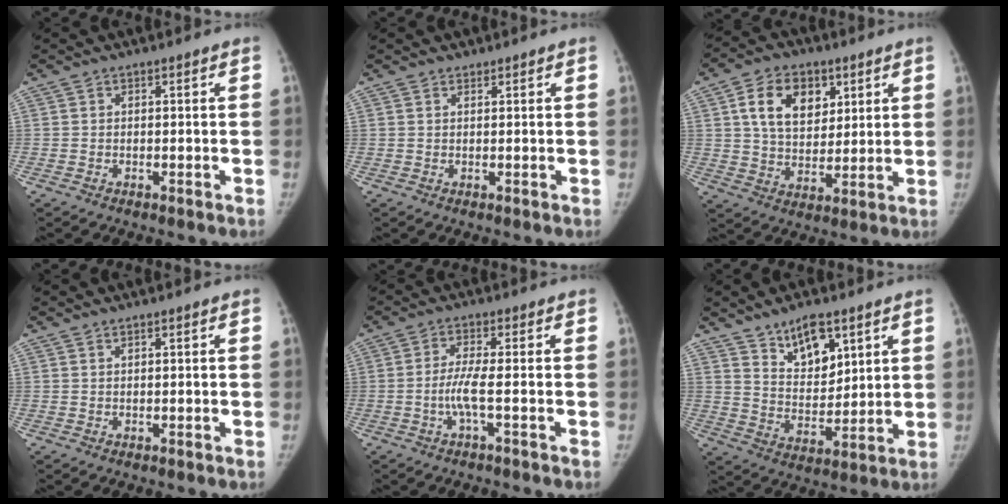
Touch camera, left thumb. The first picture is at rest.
{"total": 0.7, "force": [0.6, 0.4, 0.0], "torque": [0.004, -0.004, 0.007]}
{"total": 12.8, "force": [5.0, 8.8, 7.9], "torque": [-0.096, -0.016, 0.089]}
{"total": 0.0}
{"total": 3.9, "force": [-1.2, -0.3, 3.7], "torque": [-0.091, 0.006, -0.026]}
{"total": 10.6, "force": [6.6, 5.5, 6.2], "torque": [-0.072, -0.051, 0.123]}